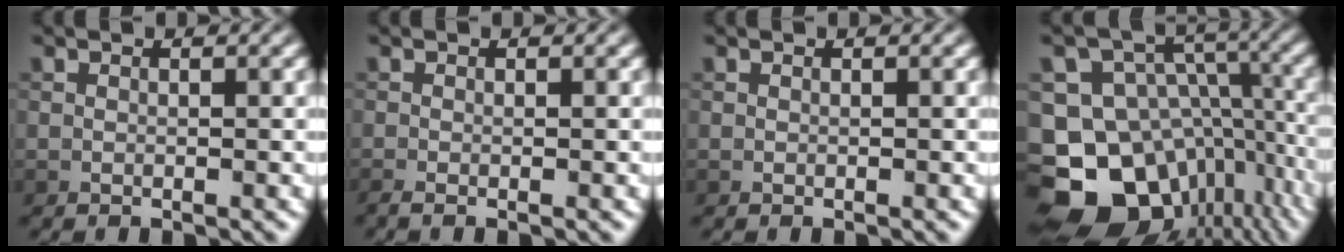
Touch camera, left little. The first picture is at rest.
{"total": 1.0, "force": [-0.6, 0.2, 0.8], "torque": [-0.017, -0.009, -0.015]}
{"total": 0.0}
{"total": 17.6, "force": [-8.6, 13.6, 6.9], "torque": [-0.168, -0.028, -0.121]}